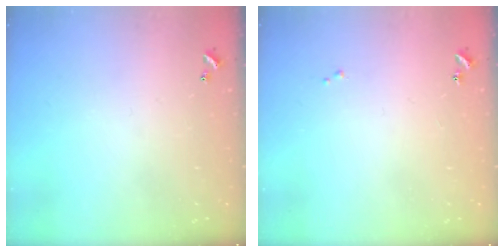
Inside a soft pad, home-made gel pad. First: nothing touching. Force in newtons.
{"total": 0.0}